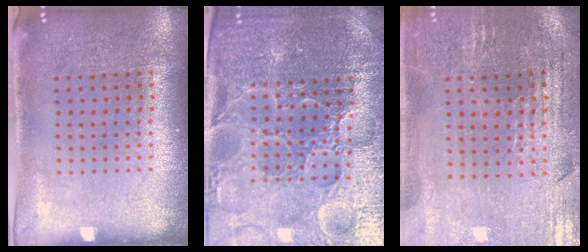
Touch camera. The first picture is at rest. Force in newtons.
{"total": 5.4, "press": 5.0, "slide": 2.1}
{"total": 1.3, "press": 1.3, "slide": 0.3}